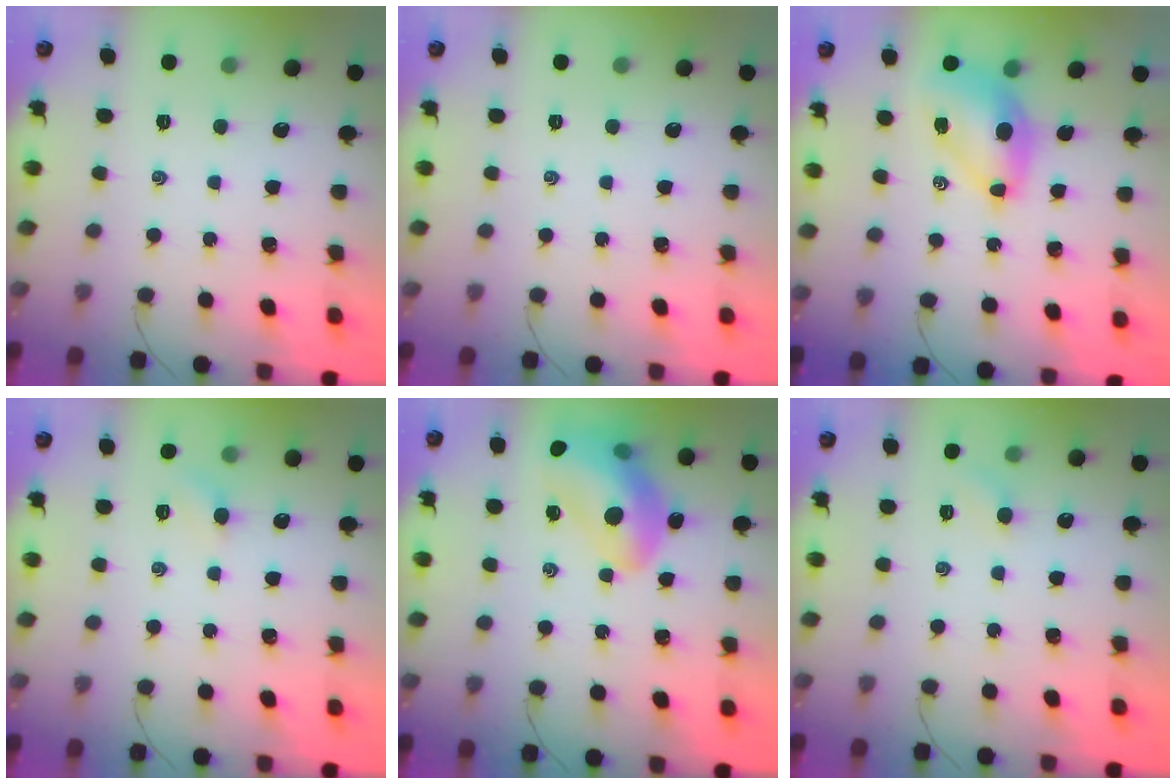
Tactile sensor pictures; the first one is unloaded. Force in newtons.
{"total": 0.0}
{"total": 8.0, "press": 7.8, "slide": 2.0}
{"total": 3.5, "press": 3.3, "slide": 1.2}
{"total": 19.5, "press": 19.2, "slide": 3.5}
{"total": 4.8, "press": 4.7, "slide": 1.1}